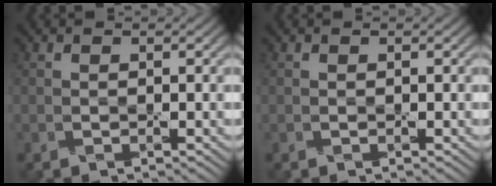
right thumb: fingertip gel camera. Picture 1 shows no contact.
{"total": 0.0}